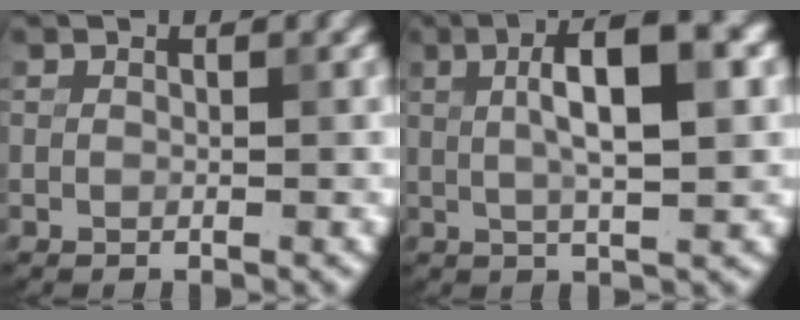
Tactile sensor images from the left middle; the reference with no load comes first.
{"total": 7.7, "force": [1.8, 2.1, 7.2], "torque": [-0.108, 0.013, 0.025]}